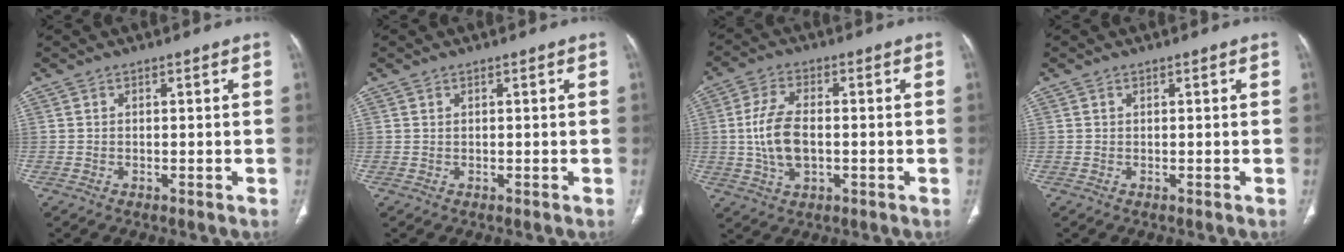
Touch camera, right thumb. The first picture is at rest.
{"total": 0.0}
{"total": 9.2, "force": [-0.6, 5.0, 7.7], "torque": [-0.158, 0.008, -0.010]}
{"total": 0.0}